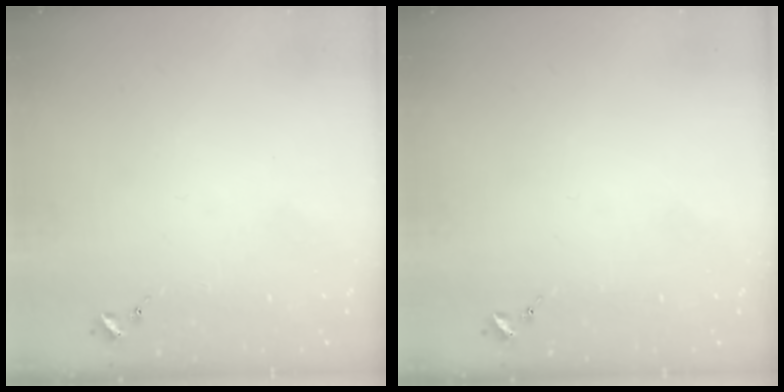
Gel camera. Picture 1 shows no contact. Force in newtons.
{"total": 0.0}